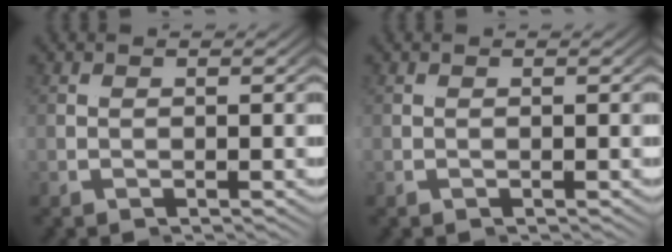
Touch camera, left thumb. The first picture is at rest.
{"total": 0.0}